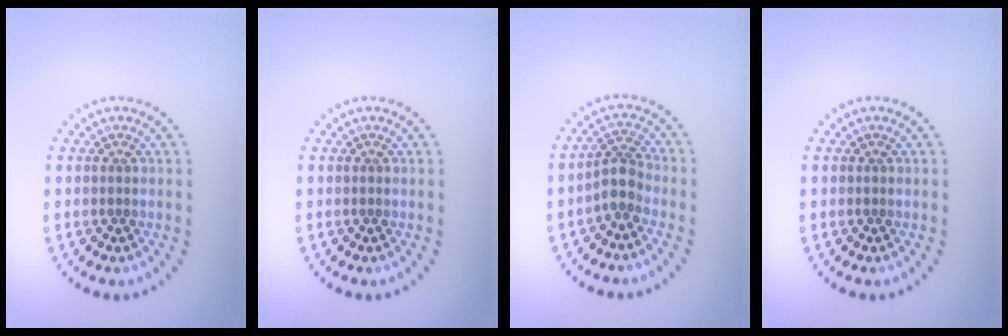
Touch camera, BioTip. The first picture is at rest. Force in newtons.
{"total": 0.0}
{"total": 2.5, "press": 2.0, "slide": 1.4}
{"total": 0.0}